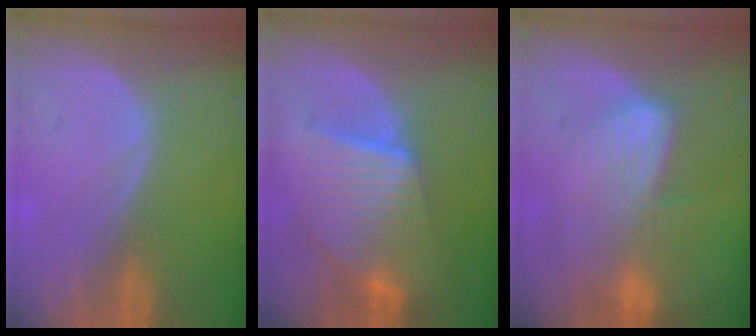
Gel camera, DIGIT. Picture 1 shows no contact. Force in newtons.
{"total": 8.9, "press": 8.9, "slide": 0.5}
{"total": 6.9, "press": 6.2, "slide": 2.9}